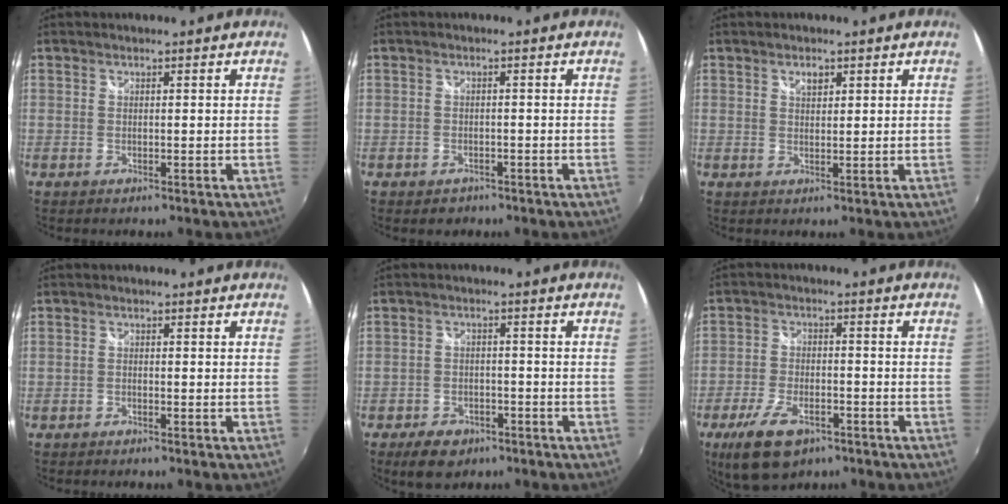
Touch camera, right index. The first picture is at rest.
{"total": 2.6, "force": [-1.7, 2.0, 0.6], "torque": [-0.017, -0.003, -0.024]}
{"total": 1.8, "force": [1.2, 0.8, 1.1], "torque": [-0.015, 0.004, 0.021]}
{"total": 0.7, "force": [-0.6, 0.3, 0.2], "torque": [-0.005, -0.001, -0.015]}
{"total": 7.0, "force": [-4.8, 4.2, 2.8], "torque": [-0.078, 0.004, -0.070]}
{"total": 11.1, "force": [-6.8, 5.3, 7.0], "torque": [-0.161, -0.019, -0.119]}